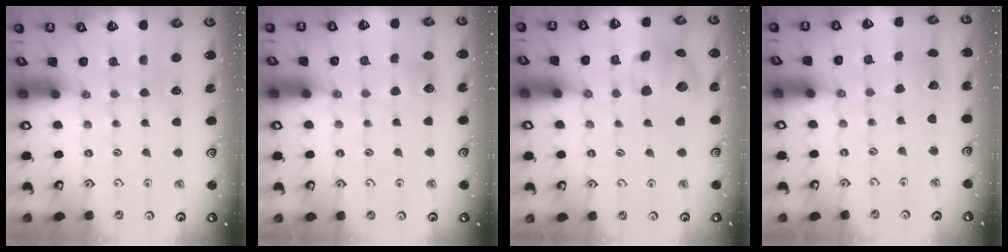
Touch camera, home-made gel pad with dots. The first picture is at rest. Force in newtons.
{"total": 7.2, "press": 7.1, "slide": 0.8}
{"total": 13.1, "press": 12.9, "slide": 2.2}
{"total": 2.3, "press": 2.3, "slide": 0.4}